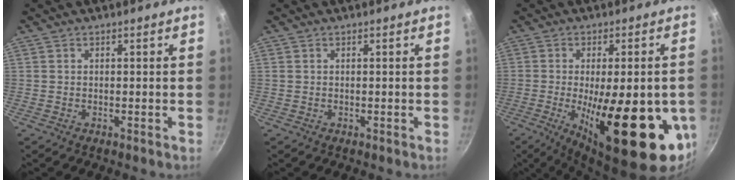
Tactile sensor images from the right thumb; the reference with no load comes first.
{"total": 0.0}
{"total": 25.9, "force": [-5.8, 9.0, 23.6], "torque": [-0.321, -0.017, -0.070]}